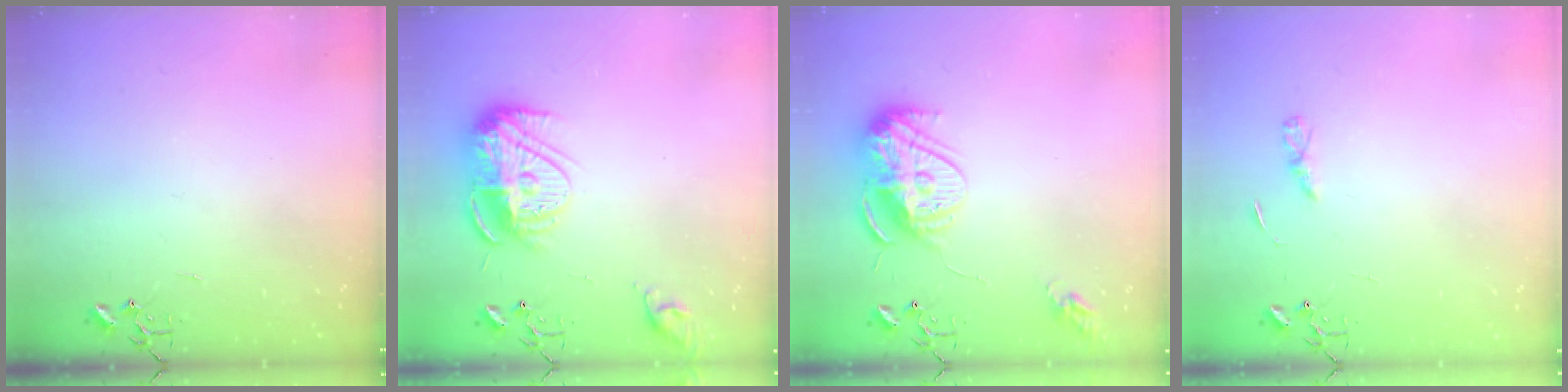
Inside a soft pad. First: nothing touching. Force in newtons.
{"total": 15.7, "press": 15.7, "slide": 1.4}
{"total": 14.0, "press": 13.9, "slide": 1.2}
{"total": 2.9, "press": 2.9, "slide": 0.3}